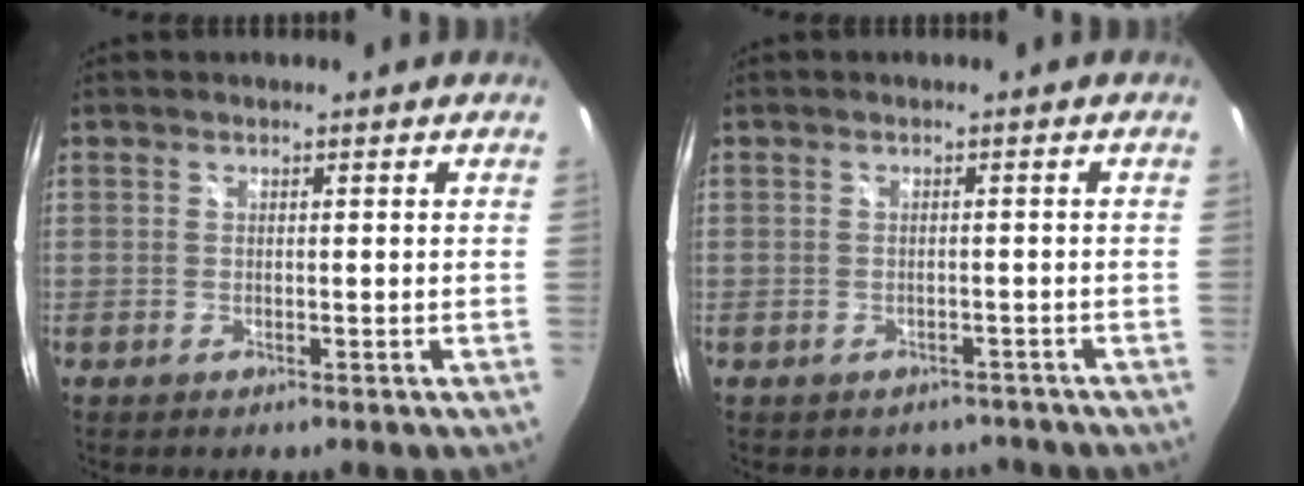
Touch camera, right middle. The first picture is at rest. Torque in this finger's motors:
{"motor_torque": [-0.20, -0.36, 0.03, 0.01]}